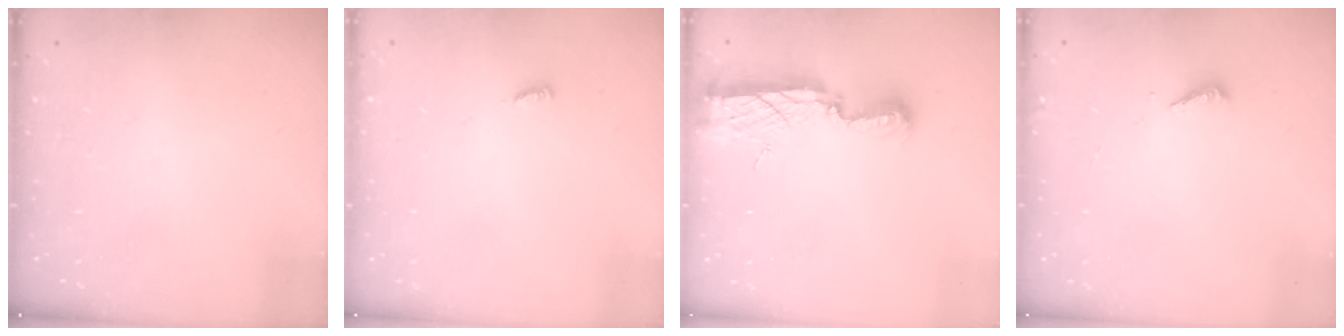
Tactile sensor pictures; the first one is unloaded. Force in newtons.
{"total": 3.0, "press": 3.0, "slide": 0.0}
{"total": 9.0, "press": 8.9, "slide": 0.8}
{"total": 2.0, "press": 2.0, "slide": 0.2}